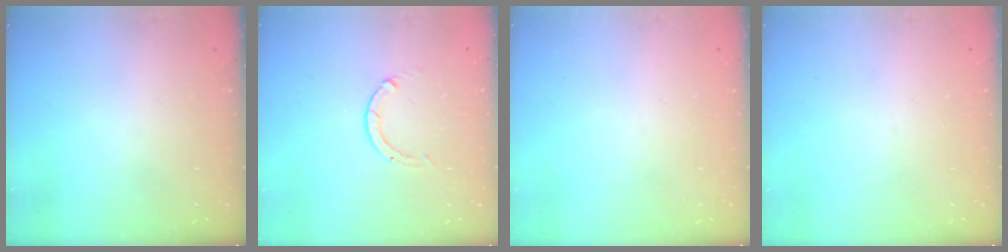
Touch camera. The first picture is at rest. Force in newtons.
{"total": 0.0}
{"total": 0.0}
{"total": 0.0}